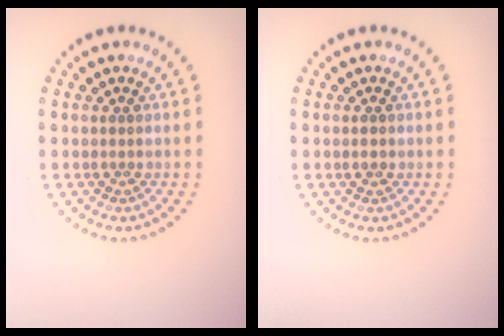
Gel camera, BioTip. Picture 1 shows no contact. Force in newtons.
{"total": 1.2, "press": 1.2, "slide": 0.1}